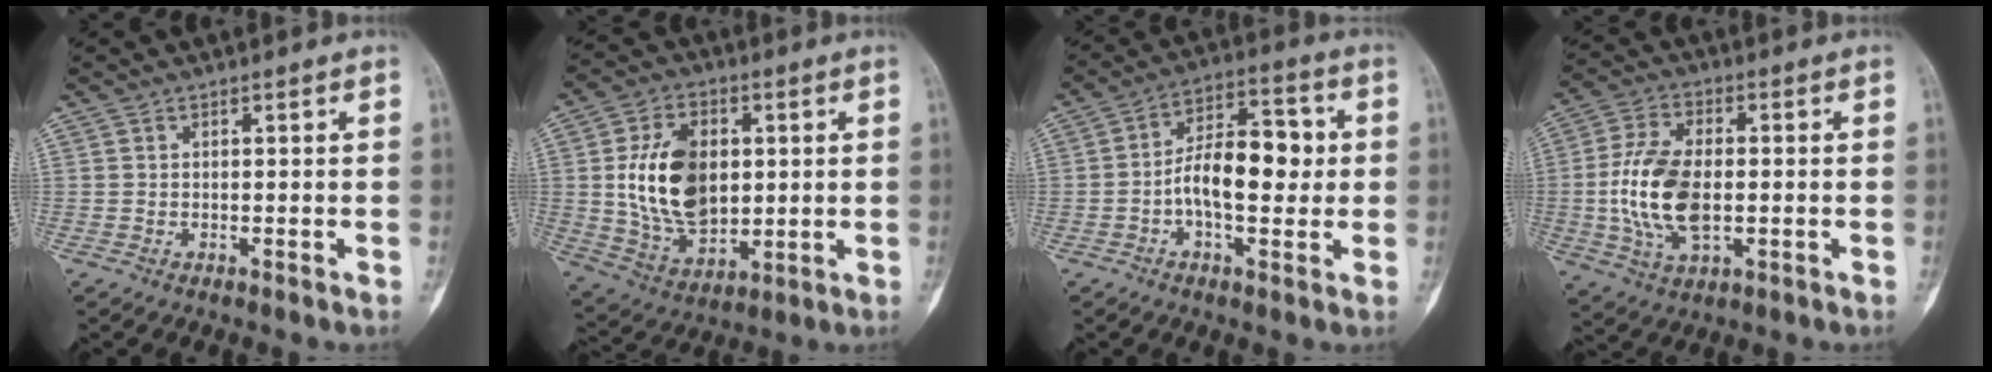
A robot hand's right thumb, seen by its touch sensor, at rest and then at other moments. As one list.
[{"total": 16.7, "force": [1.8, 11.0, 12.4], "torque": [-0.188, -0.010, 0.043]}, {"total": 12.7, "force": [-0.6, 6.5, 10.9], "torque": [-0.159, 0.030, -0.015]}, {"total": 13.7, "force": [-1.1, 7.6, 11.4], "torque": [-0.226, 0.006, -0.019]}]